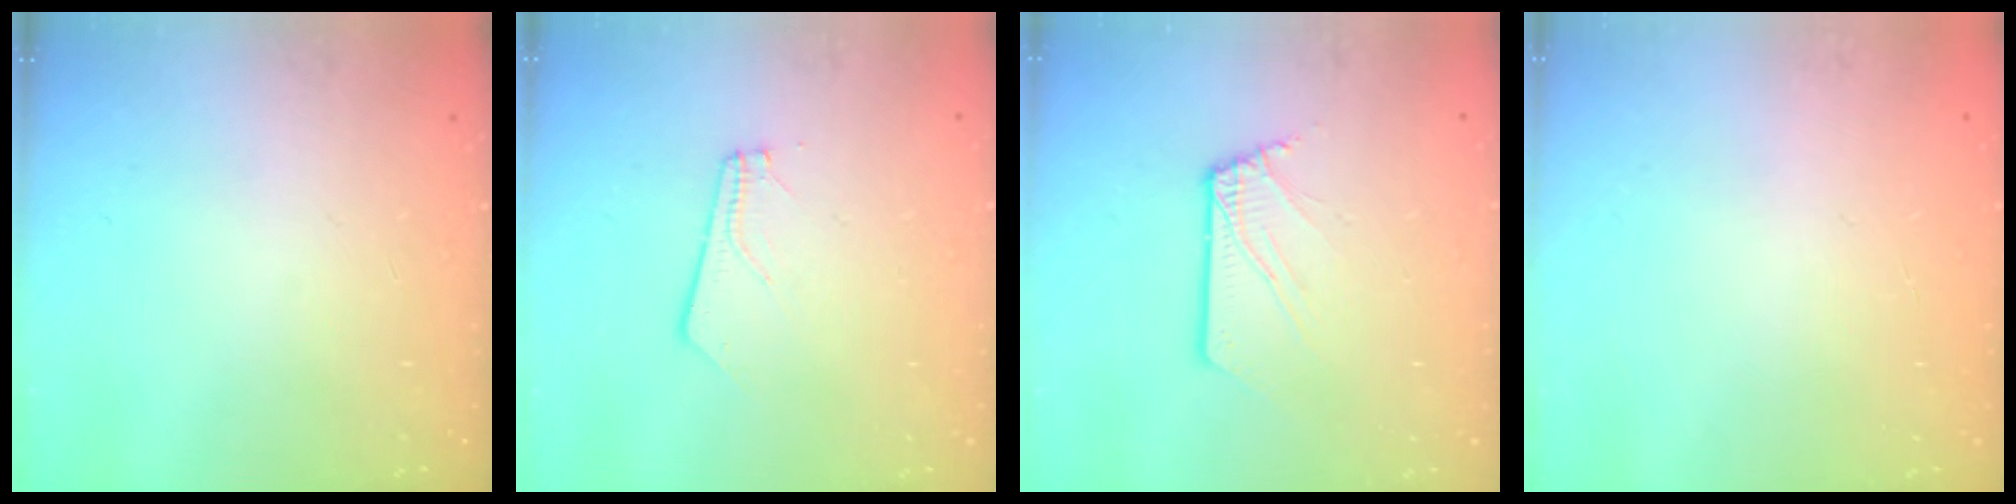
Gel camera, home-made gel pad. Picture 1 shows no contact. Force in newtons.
{"total": 2.7, "press": 2.7, "slide": 0.4}
{"total": 2.3, "press": 2.3, "slide": 0.1}
{"total": 0.0}